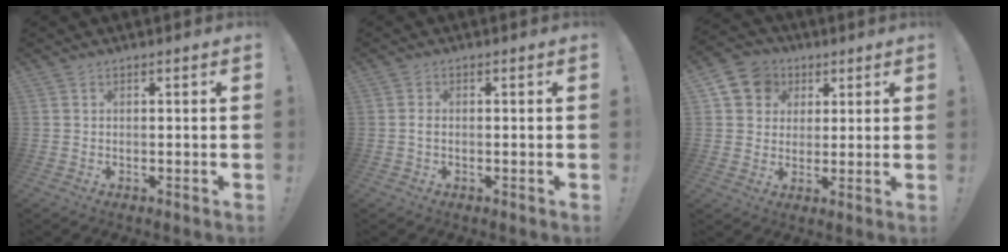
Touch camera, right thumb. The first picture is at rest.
{"total": 1.1, "force": [-0.3, 0.6, 0.9], "torque": [-0.017, 0.005, -0.005]}
{"total": 9.6, "force": [3.4, 8.5, 2.9], "torque": [-0.037, -0.009, 0.069]}